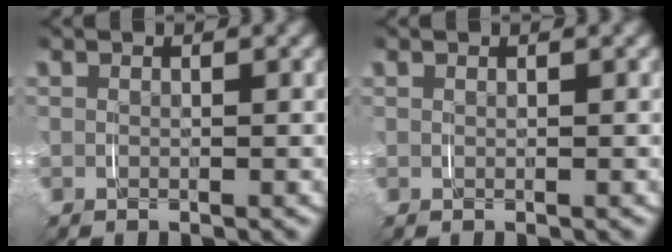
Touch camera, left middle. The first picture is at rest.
{"total": 0.0}